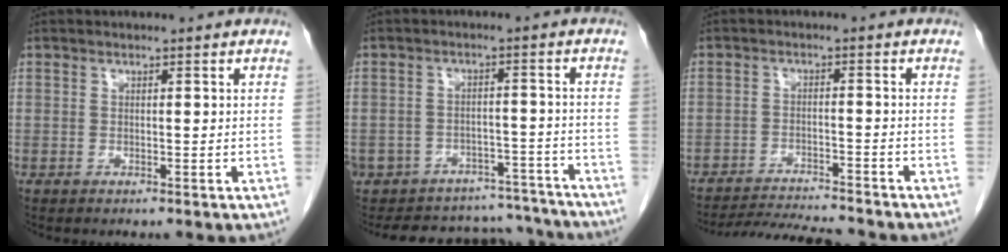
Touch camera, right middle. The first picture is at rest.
{"total": 16.3, "force": [-14.9, 6.3, 2.1], "torque": [-0.042, 0.035, -0.180]}
{"total": 9.9, "force": [-9.4, 0.1, 2.8], "torque": [-0.040, -0.012, -0.150]}